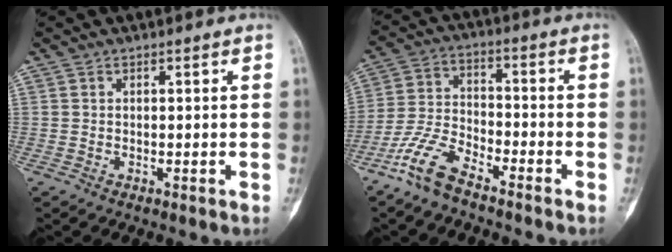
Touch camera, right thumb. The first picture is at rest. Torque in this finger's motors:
{"motor_torque": [-0.25, 0.18, -0.07, -0.06, 0.22]}